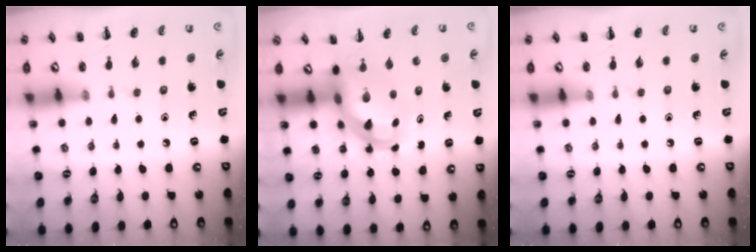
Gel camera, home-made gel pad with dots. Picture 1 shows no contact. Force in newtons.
{"total": 5.5, "press": 5.3, "slide": 1.4}
{"total": 0.0}